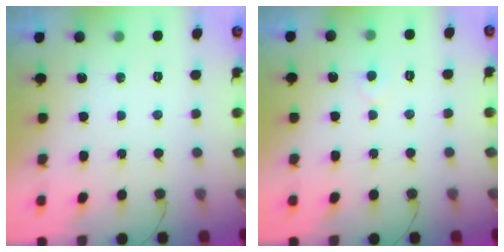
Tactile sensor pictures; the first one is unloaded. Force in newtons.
{"total": 2.9, "press": 2.9, "slide": 0.3}